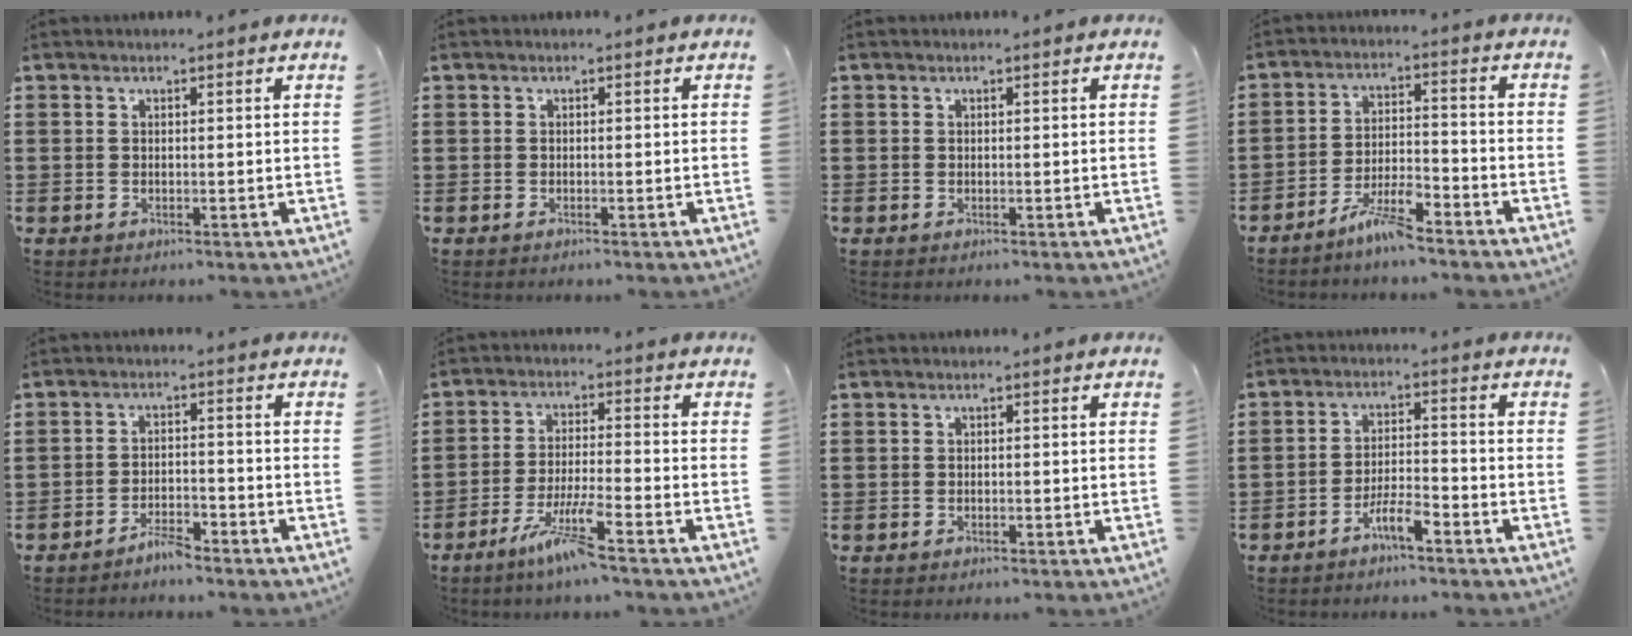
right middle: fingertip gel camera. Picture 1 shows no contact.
{"total": 0.0}
{"total": 0.5, "force": [-0.3, 0.4, 0.0], "torque": [0.001, 0.004, -0.009]}
{"total": 6.1, "force": [-5.1, 0.8, 3.3], "torque": [-0.075, -0.002, -0.101]}
{"total": 3.1, "force": [-2.9, 0.4, 1.0], "torque": [-0.027, 0.004, -0.060]}
{"total": 6.9, "force": [-4.9, 0.1, 4.9], "torque": [-0.096, -0.011, -0.093]}
{"total": 0.8, "force": [-0.6, 0.3, 0.2], "torque": [-0.005, -0.001, -0.013]}
{"total": 4.7, "force": [-3.7, 0.7, 2.8], "torque": [-0.062, 0.004, -0.076]}